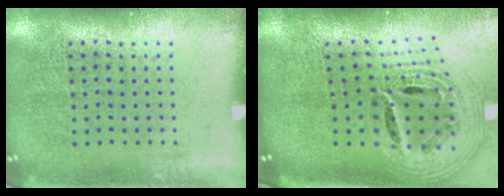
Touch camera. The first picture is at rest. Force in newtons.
{"total": 2.6, "press": 1.8, "slide": 1.9}